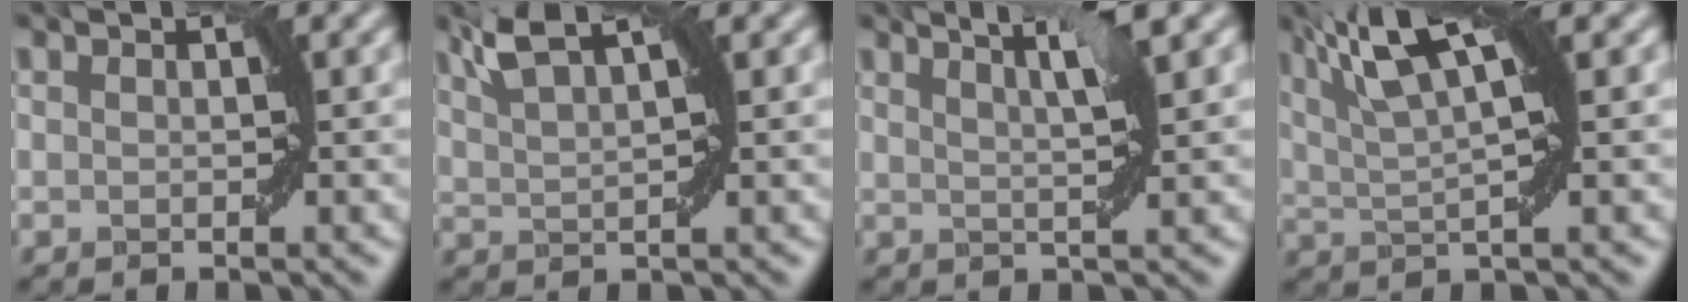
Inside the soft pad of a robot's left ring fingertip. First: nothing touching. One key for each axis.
{"total": 3.9, "fx": 2.6, "fy": 0.8, "fz": 2.7, "tx": -0.060, "ty": 0.018, "tz": 0.049}
{"total": 3.4, "fx": 2.0, "fy": 0.3, "fz": 2.8, "tx": -0.034, "ty": 0.006, "tz": 0.035}
{"total": 6.7, "fx": 3.0, "fy": 1.4, "fz": 5.8, "tx": -0.099, "ty": 0.009, "tz": 0.055}